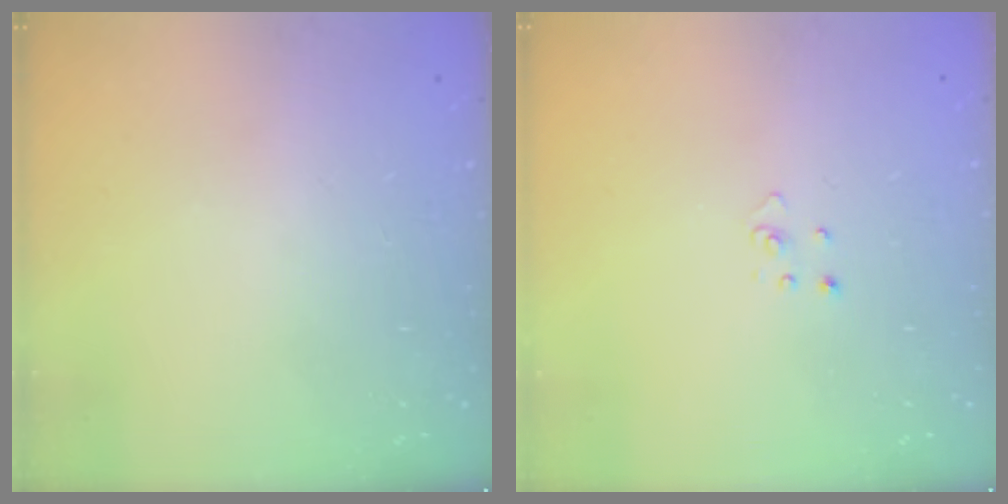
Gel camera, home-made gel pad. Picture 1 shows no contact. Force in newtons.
{"total": 2.2, "press": 2.2, "slide": 0.2}